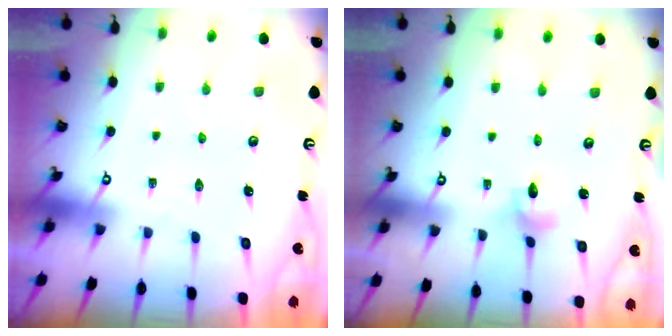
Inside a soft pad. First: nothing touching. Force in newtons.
{"total": 3.9, "press": 3.9, "slide": 0.3}